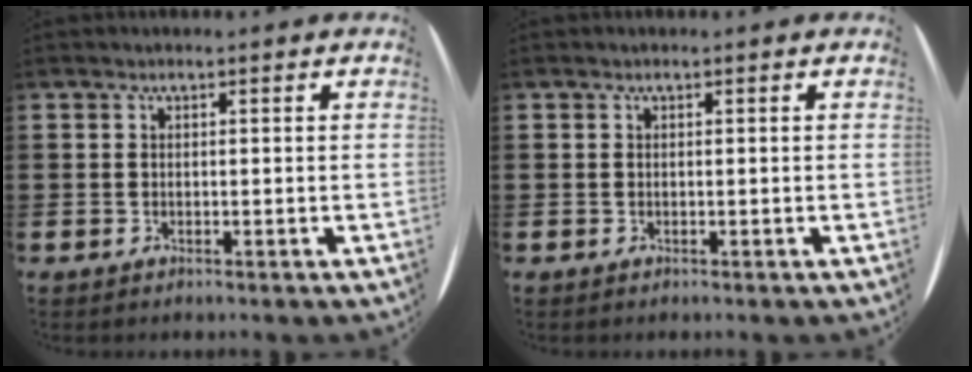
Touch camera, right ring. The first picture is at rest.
{"total": 0.0}